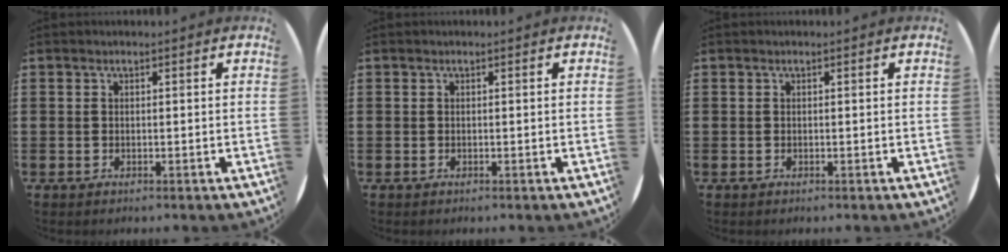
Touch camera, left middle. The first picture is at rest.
{"total": 0.0}
{"total": 0.0}